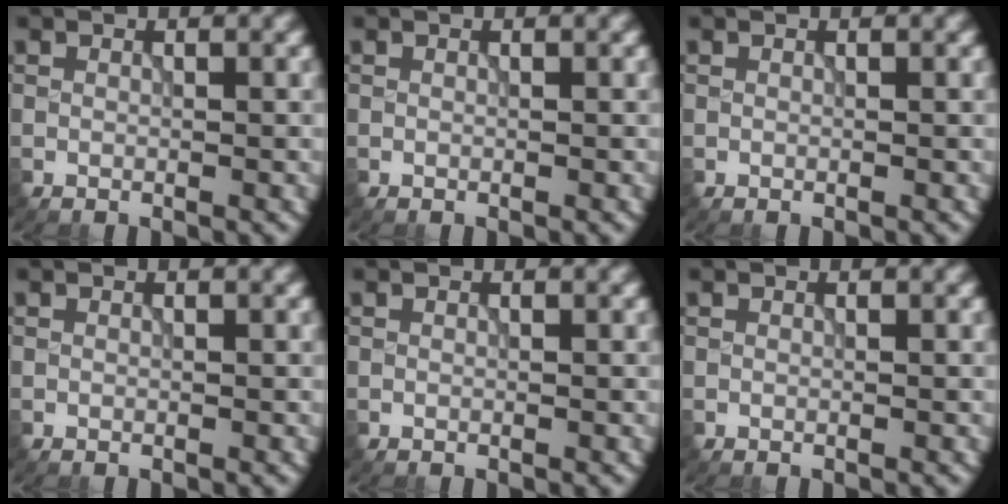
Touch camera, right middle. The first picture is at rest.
{"total": 0.0}
{"total": 0.0}
{"total": 0.0}
{"total": 0.0}
{"total": 0.0}